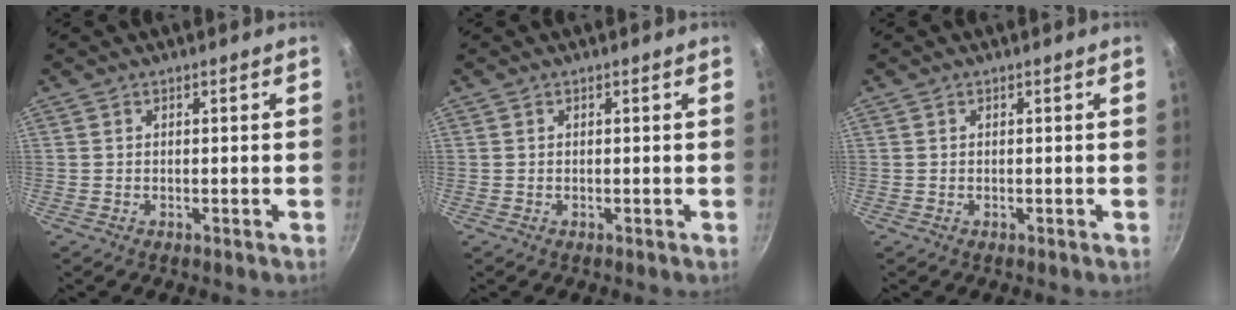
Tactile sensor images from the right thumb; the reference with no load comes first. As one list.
[{"total": 0.0}, {"total": 0.0}]